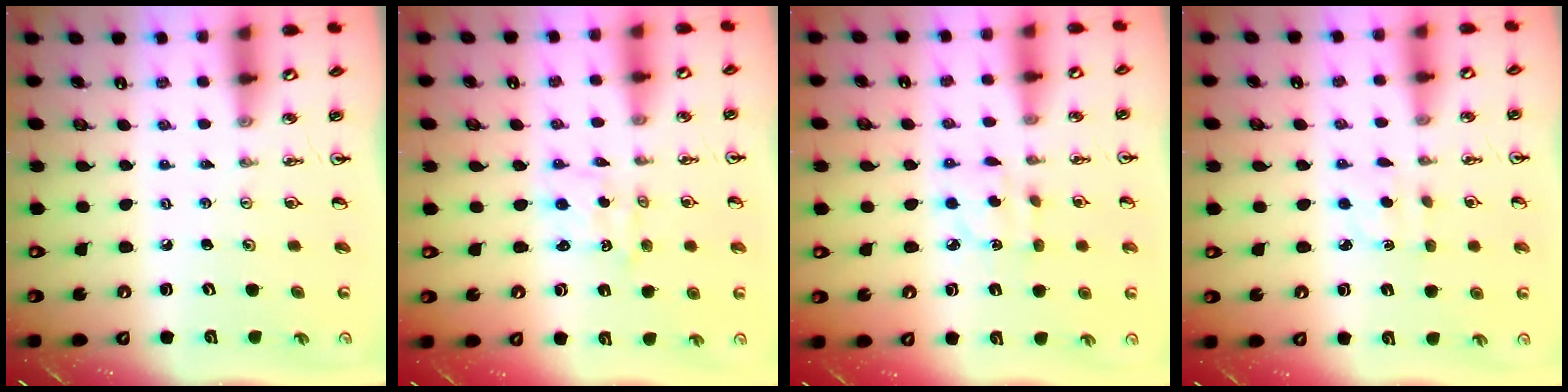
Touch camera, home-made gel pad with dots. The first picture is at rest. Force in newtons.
{"total": 0.0}
{"total": 3.4, "press": 3.4, "slide": 0.1}
{"total": 2.0, "press": 1.9, "slide": 0.7}